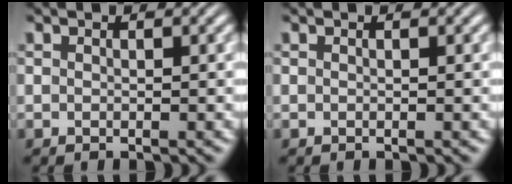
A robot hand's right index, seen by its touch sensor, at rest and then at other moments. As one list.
[{"total": 0.0}]